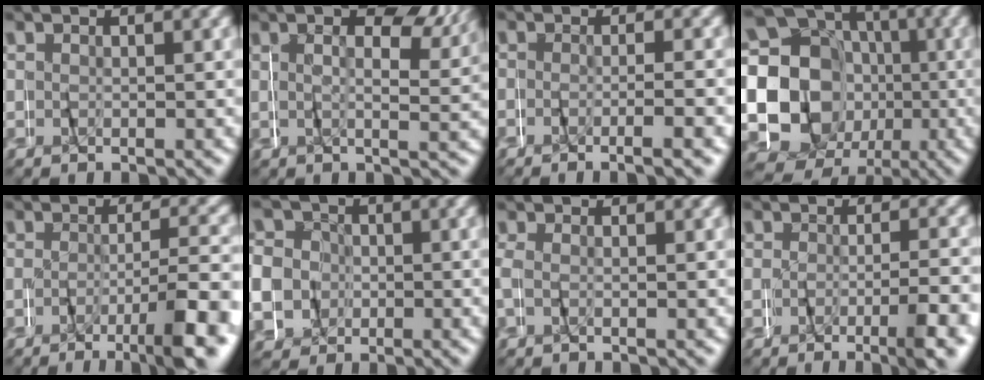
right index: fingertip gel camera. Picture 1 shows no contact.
{"total": 4.5, "force": [2.3, 1.0, 3.8], "torque": [-0.051, 0.013, 0.026]}
{"total": 2.4, "force": [-2.1, -0.4, 1.2], "torque": [-0.023, 0.001, -0.037]}
{"total": 17.3, "force": [-1.8, 15.7, 7.0], "torque": [-0.163, -0.047, -0.031]}
{"total": 6.1, "force": [-4.1, 0.6, 4.5], "torque": [-0.068, -0.005, -0.067]}
{"total": 9.3, "force": [0.6, 8.7, 3.2], "torque": [-0.079, -0.006, 0.001]}
{"total": 1.3, "force": [-0.9, 0.6, 0.8], "torque": [-0.026, 0.000, -0.018]}
{"total": 4.0, "force": [-3.0, 0.6, 2.6], "torque": [-0.036, -0.004, -0.051]}